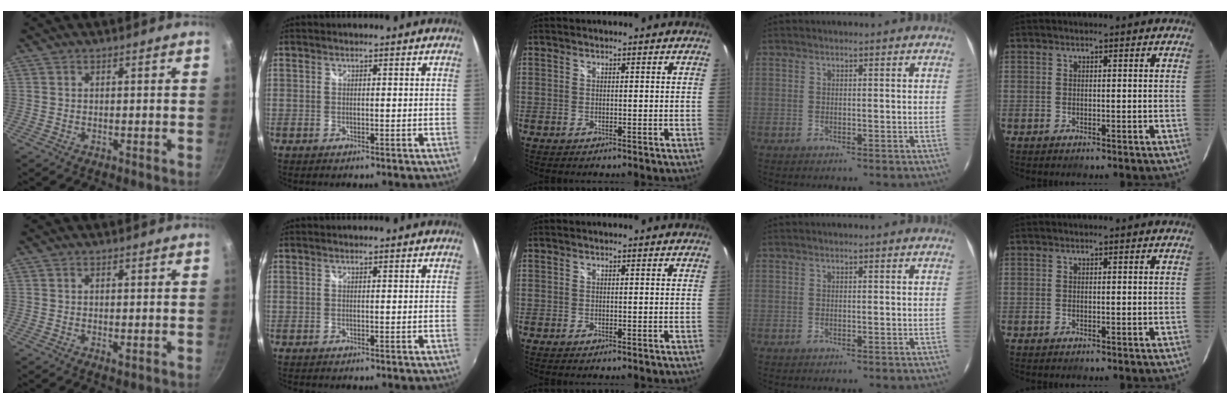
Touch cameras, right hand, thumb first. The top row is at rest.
{"thumb": {"total": 1.3, "force": [0.2, 0.6, 1.1], "torque": [-0.017, -0.001, 0.002]}}